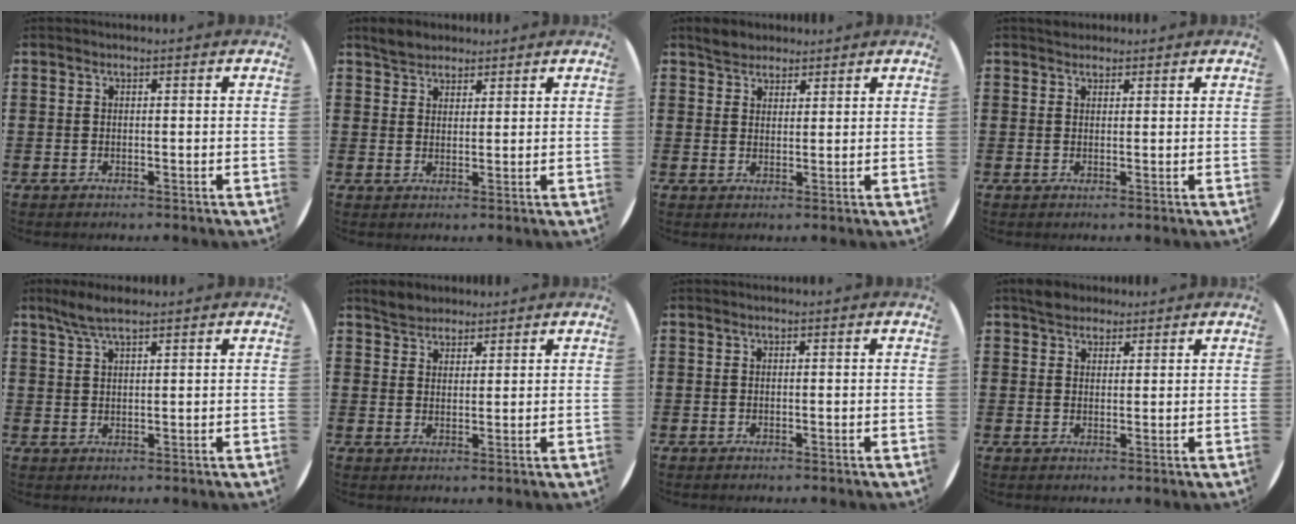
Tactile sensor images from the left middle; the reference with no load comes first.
{"total": 2.9, "force": [2.7, 1.2, 0.1], "torque": [0.000, 0.004, 0.051]}
{"total": 2.8, "force": [2.5, 1.2, 0.0], "torque": [0.002, 0.004, 0.048]}
{"total": 1.2, "force": [1.1, 0.5, -0.1], "torque": [0.002, 0.004, 0.022]}
{"total": 3.7, "force": [2.7, 0.7, 2.4], "torque": [-0.051, 0.005, 0.048]}
{"total": 3.0, "force": [2.8, 1.1, 0.0], "torque": [0.001, 0.002, 0.053]}
{"total": 0.0}
{"total": 3.0, "force": [2.7, 1.3, 0.2], "torque": [-0.001, 0.004, 0.050]}